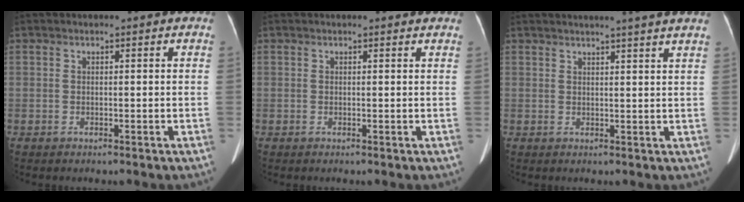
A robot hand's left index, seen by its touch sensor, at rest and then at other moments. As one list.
[{"total": 2.0, "force": [1.9, 0.3, 0.4], "torque": [-0.014, 0.004, 0.013]}, {"total": 8.4, "force": [7.2, -0.9, 4.1], "torque": [-0.052, 0.014, 0.071]}]